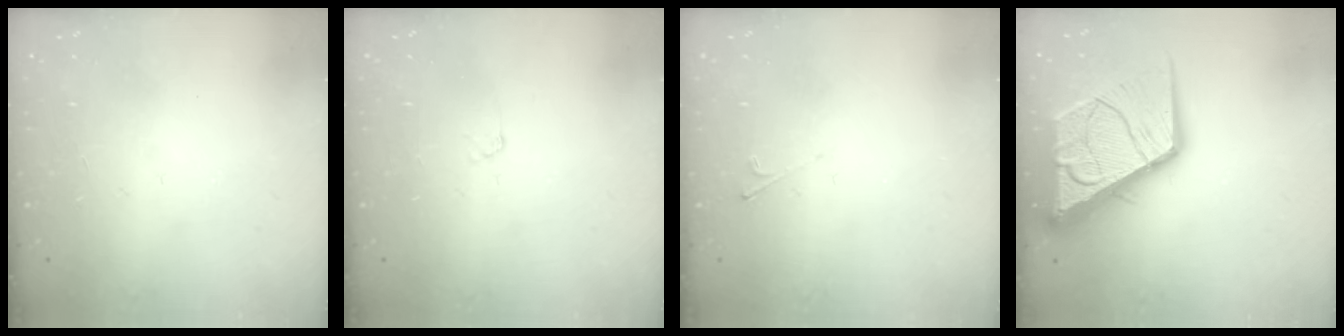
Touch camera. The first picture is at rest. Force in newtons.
{"total": 2.5, "press": 2.5, "slide": 0.3}
{"total": 2.0, "press": 1.9, "slide": 0.4}
{"total": 21.3, "press": 21.2, "slide": 2.3}